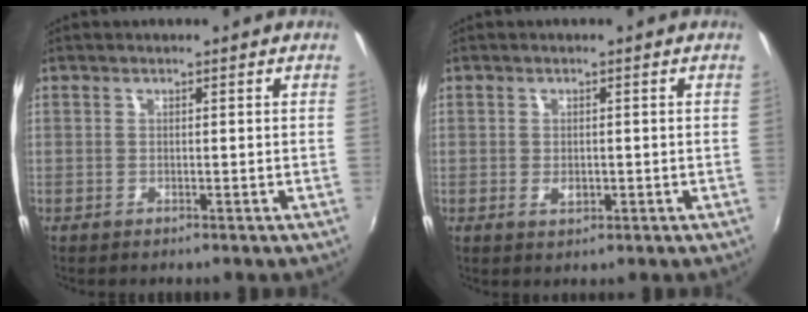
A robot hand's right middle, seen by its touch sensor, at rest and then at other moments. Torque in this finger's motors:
{"motor_torque": [0.36, -0.20, 0.10, 0.00]}